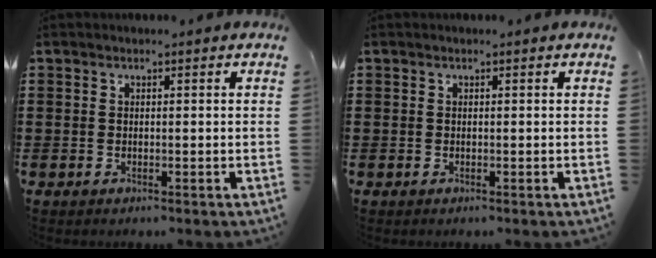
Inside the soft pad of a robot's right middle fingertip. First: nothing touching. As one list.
[{"total": 0.0}]